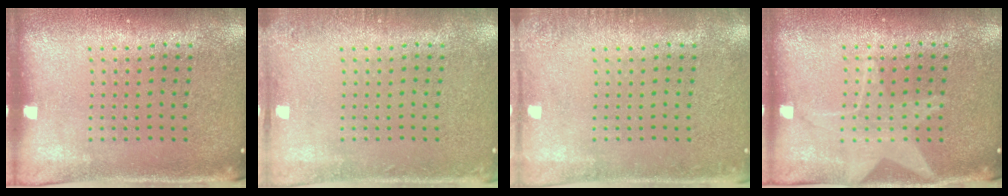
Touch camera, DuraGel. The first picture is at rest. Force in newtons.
{"total": 1.1, "press": 1.1, "slide": 0.1}
{"total": 1.3, "press": 1.3, "slide": 0.2}
{"total": 2.4, "press": 2.4, "slide": 0.3}